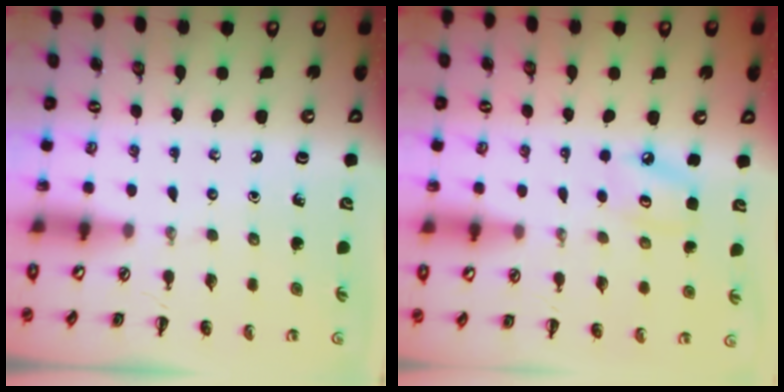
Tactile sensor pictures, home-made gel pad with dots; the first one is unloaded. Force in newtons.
{"total": 5.7, "press": 5.6, "slide": 1.0}